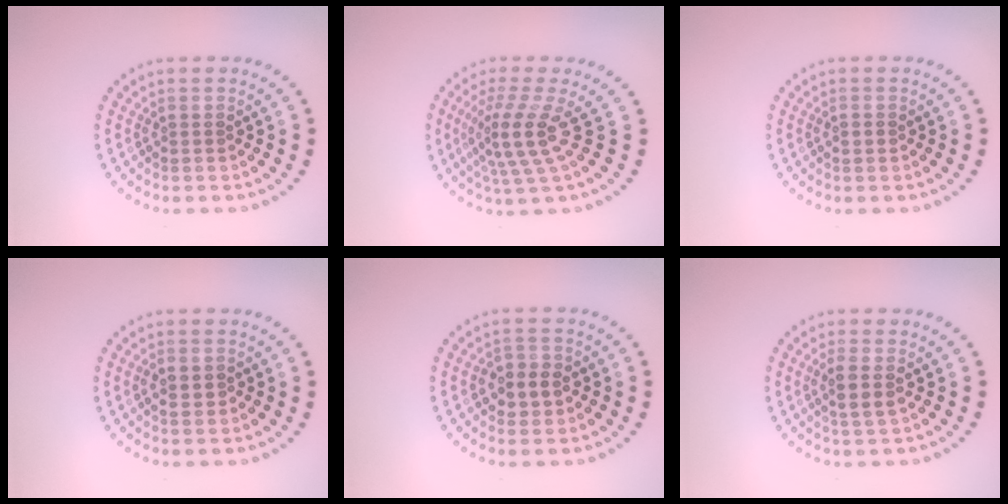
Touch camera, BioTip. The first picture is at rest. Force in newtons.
{"total": 4.0, "press": 2.7, "slide": 2.9}
{"total": 0.9, "press": 0.9, "slide": 0.1}
{"total": 1.1, "press": 1.1, "slide": 0.2}
{"total": 2.8, "press": 2.8, "slide": 0.4}
{"total": 2.1, "press": 1.9, "slide": 0.8}